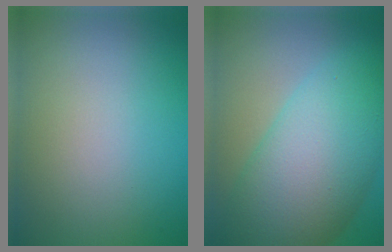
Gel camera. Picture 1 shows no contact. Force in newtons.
{"total": 11.1, "press": 11.1, "slide": 0.2}